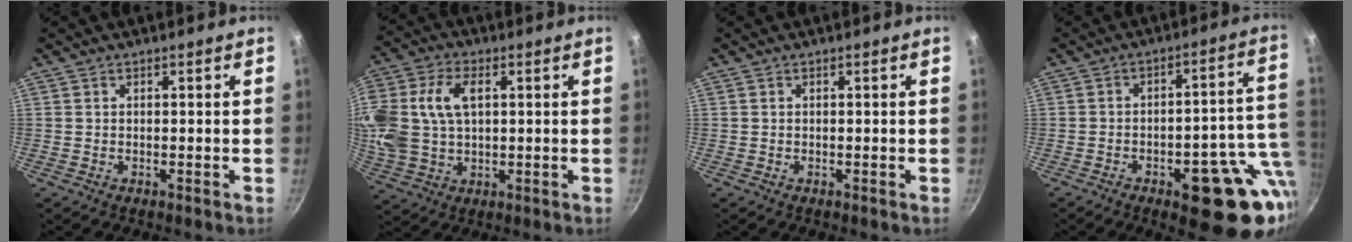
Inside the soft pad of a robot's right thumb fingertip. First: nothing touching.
{"total": 18.8, "force": [3.2, 12.3, 13.9], "torque": [-0.341, 0.017, 0.066]}
{"total": 0.0}
{"total": 19.5, "force": [-6.5, 6.8, 17.1], "torque": [-0.152, 0.041, -0.068]}